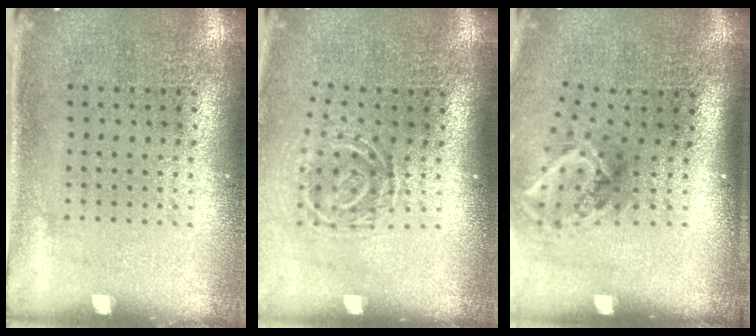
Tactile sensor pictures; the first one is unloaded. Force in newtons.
{"total": 1.8, "press": 1.2, "slide": 1.3}
{"total": 1.9, "press": 1.2, "slide": 1.5}